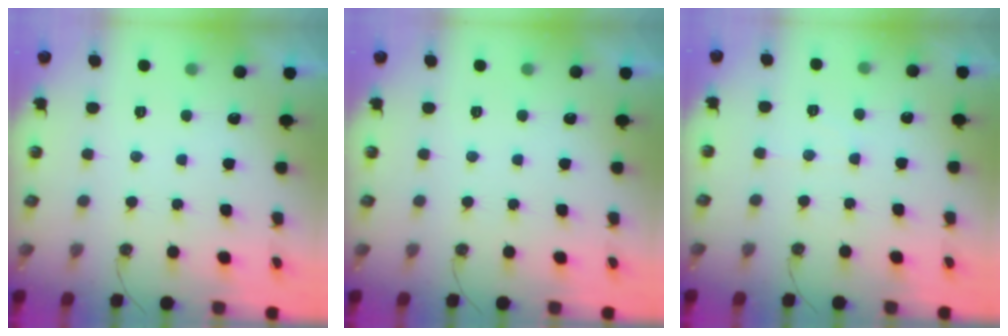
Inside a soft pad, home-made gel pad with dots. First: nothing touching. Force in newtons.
{"total": 0.0}
{"total": 3.9, "press": 3.9, "slide": 0.6}